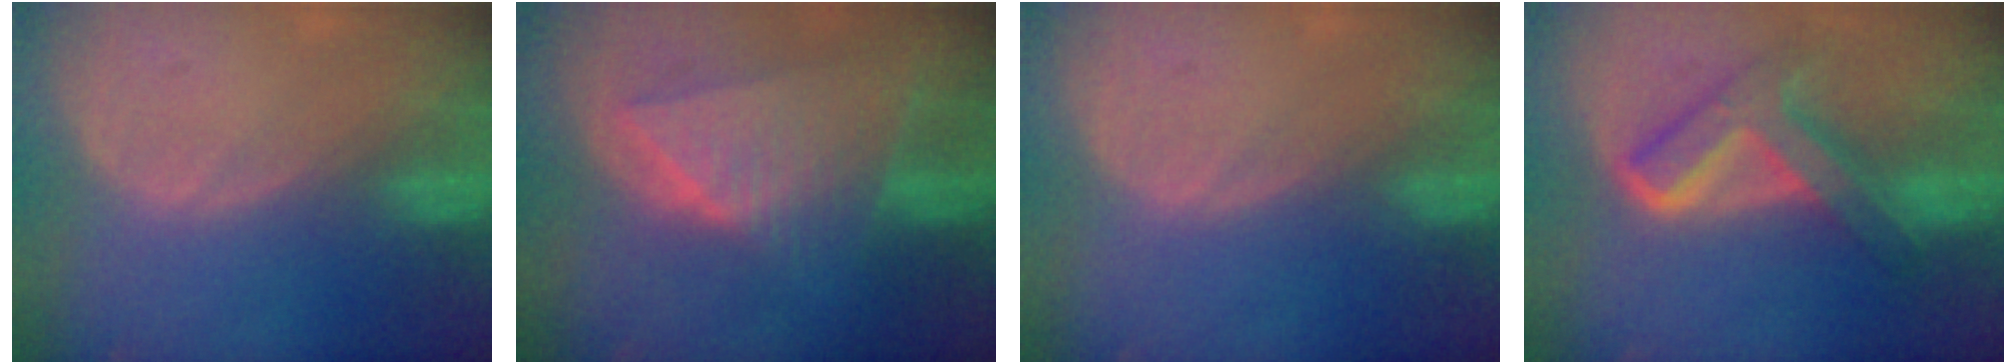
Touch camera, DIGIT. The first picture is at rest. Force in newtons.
{"total": 9.1, "press": 8.2, "slide": 4.1}
{"total": 0.0}
{"total": 8.0, "press": 8.0, "slide": 0.7}